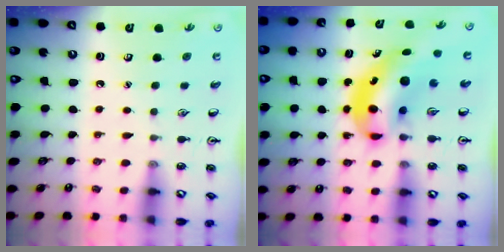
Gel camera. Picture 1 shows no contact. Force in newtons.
{"total": 8.5, "press": 8.2, "slide": 2.4}